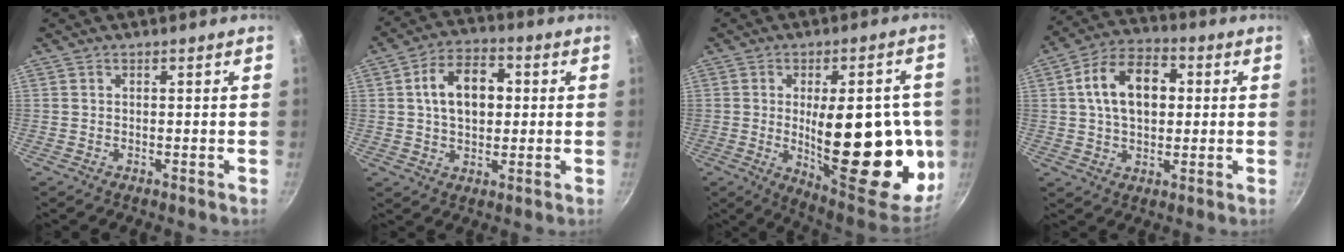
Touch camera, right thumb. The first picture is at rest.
{"total": 11.2, "force": [1.6, 7.3, 8.3], "torque": [-0.108, 0.016, 0.019]}
{"total": 28.6, "force": [-2.2, 11.8, 25.9], "torque": [-0.312, -0.010, -0.014]}
{"total": 13.3, "force": [2.1, 8.6, 9.8], "torque": [-0.136, 0.021, 0.023]}